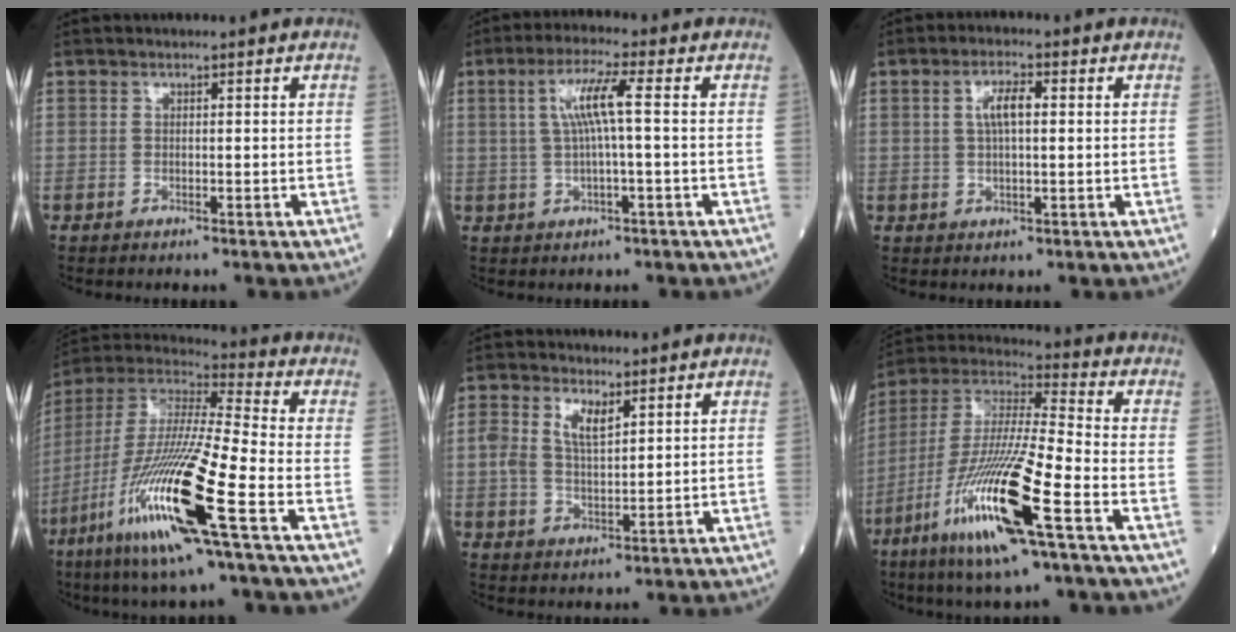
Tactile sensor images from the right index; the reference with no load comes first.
{"total": 6.0, "force": [0.8, -0.1, 6.0], "torque": [-0.119, 0.014, 0.018]}
{"total": 4.1, "force": [0.9, 1.1, 3.9], "torque": [-0.075, 0.010, 0.016]}
{"total": 21.0, "force": [-8.9, 0.5, 19.0], "torque": [-0.422, -0.049, -0.179]}
{"total": 5.4, "force": [2.3, 2.5, 4.2], "torque": [-0.091, 0.015, 0.050]}
{"total": 19.0, "force": [-8.6, 1.1, 16.9], "torque": [-0.373, -0.039, -0.167]}